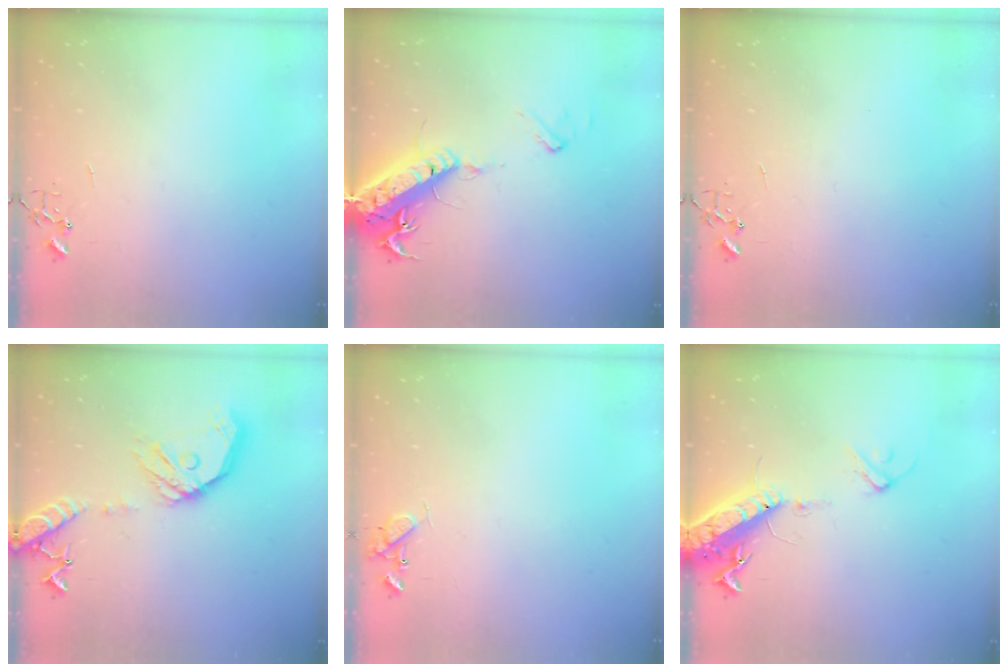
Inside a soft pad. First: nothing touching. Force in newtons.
{"total": 18.9, "press": 18.5, "slide": 3.9}
{"total": 0.0}
{"total": 17.9, "press": 17.7, "slide": 2.6}
{"total": 8.6, "press": 8.6, "slide": 0.7}
{"total": 15.6, "press": 15.2, "slide": 3.5}